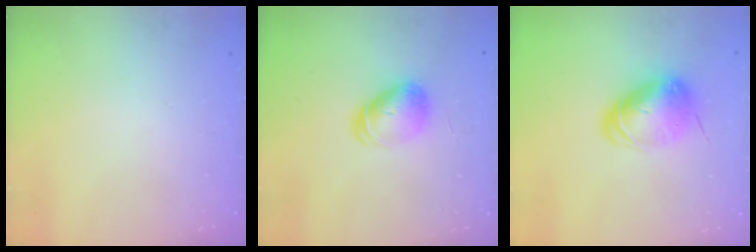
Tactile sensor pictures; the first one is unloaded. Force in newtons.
{"total": 7.5, "press": 7.5, "slide": 0.2}
{"total": 9.4, "press": 9.3, "slide": 1.6}